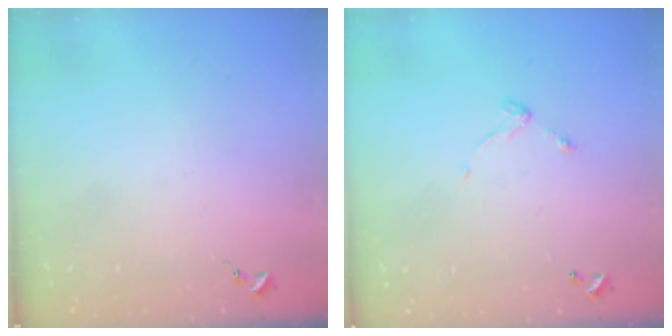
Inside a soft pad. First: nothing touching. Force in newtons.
{"total": 5.7, "press": 5.7, "slide": 0.5}